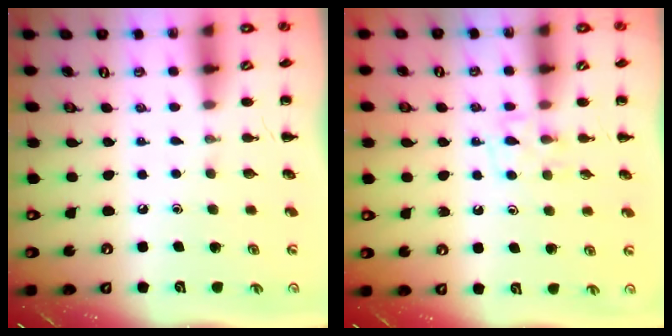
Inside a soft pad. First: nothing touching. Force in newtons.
{"total": 5.9, "press": 5.7, "slide": 1.3}